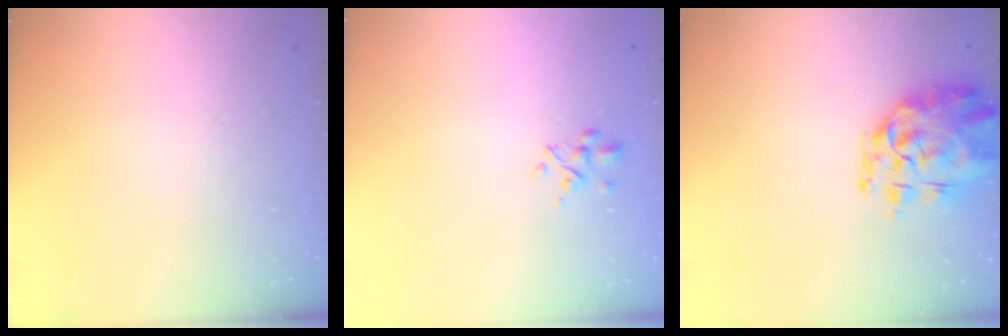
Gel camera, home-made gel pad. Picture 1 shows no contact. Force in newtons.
{"total": 2.7, "press": 2.6, "slide": 0.9}
{"total": 4.9, "press": 4.5, "slide": 1.9}